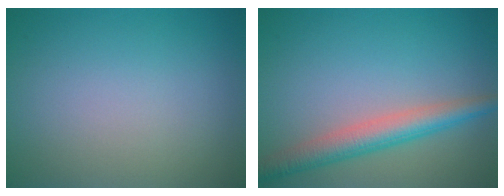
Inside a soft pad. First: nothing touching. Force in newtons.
{"total": 4.2, "press": 4.2, "slide": 0.0}